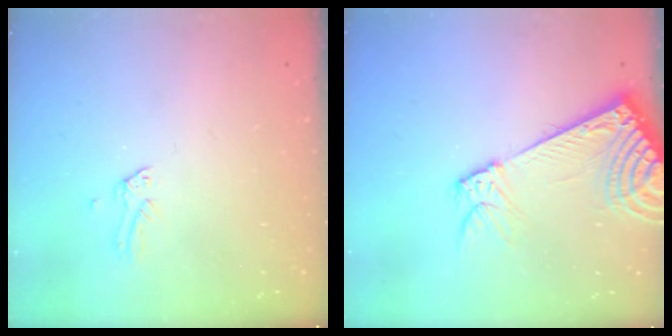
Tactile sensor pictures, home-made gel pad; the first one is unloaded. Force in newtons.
{"total": 13.4, "press": 13.2, "slide": 2.7}